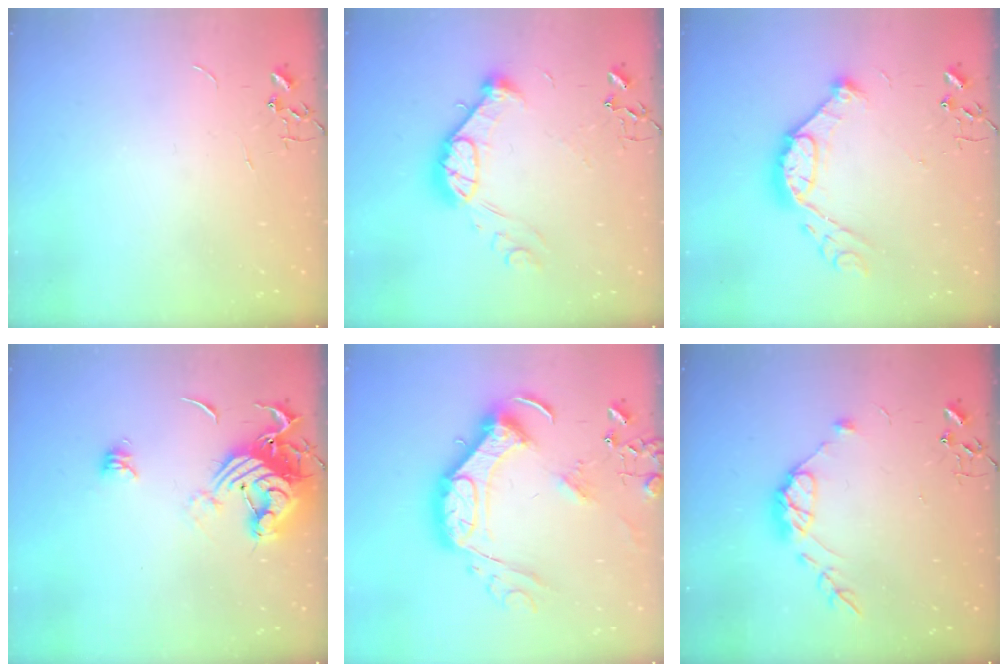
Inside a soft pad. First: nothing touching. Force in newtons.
{"total": 14.5, "press": 14.4, "slide": 1.2}
{"total": 13.3, "press": 13.3, "slide": 0.2}
{"total": 14.8, "press": 14.7, "slide": 1.4}
{"total": 20.4, "press": 20.4, "slide": 1.2}
{"total": 10.7, "press": 10.7, "slide": 0.8}